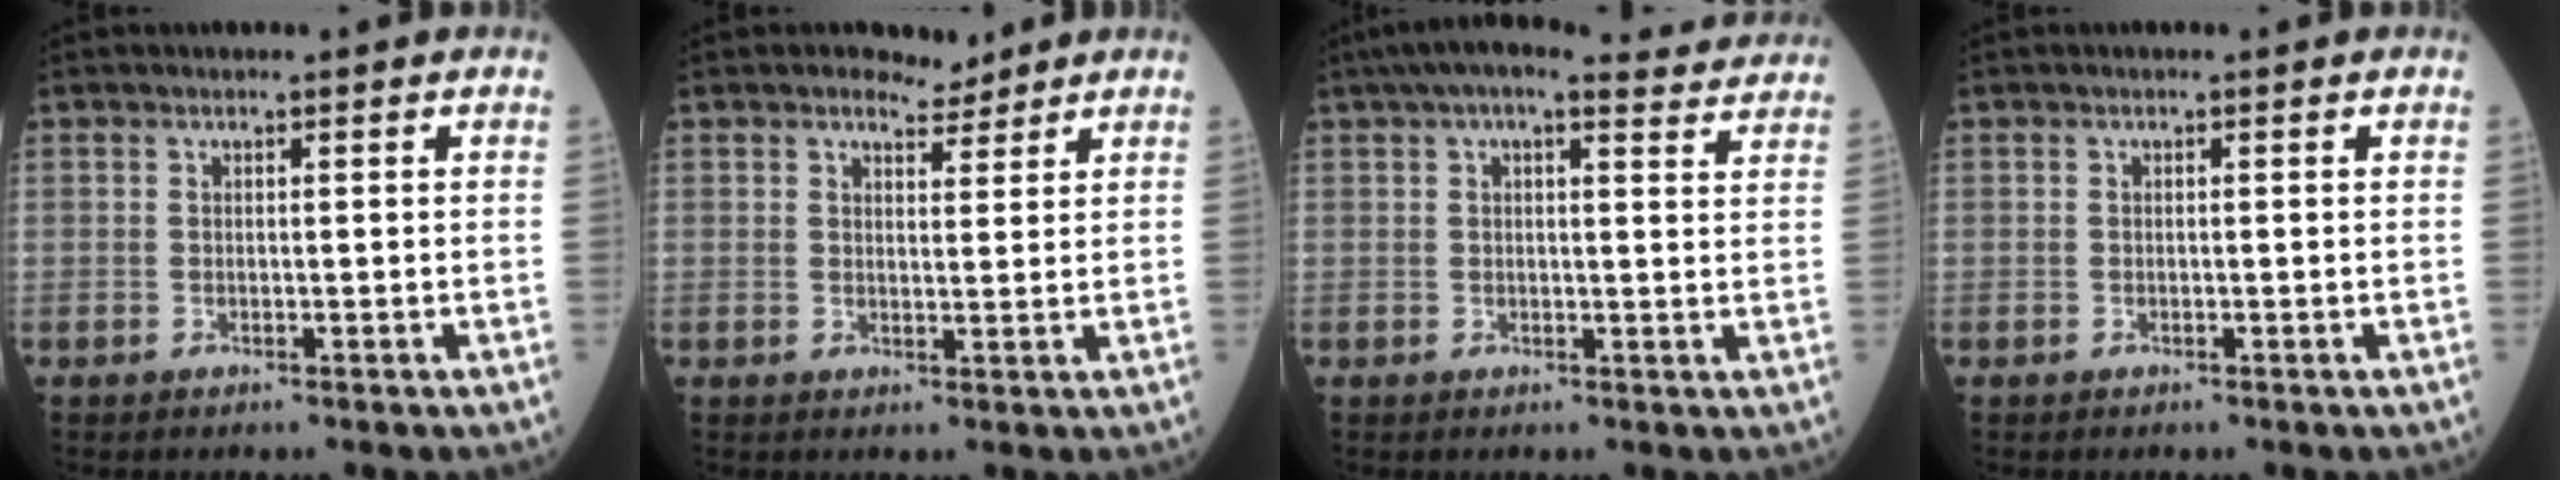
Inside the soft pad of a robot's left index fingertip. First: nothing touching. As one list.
[{"total": 3.0, "force": [2.7, 1.1, 0.5], "torque": [-0.006, -0.001, 0.042]}, {"total": 12.6, "force": [11.1, 2.4, 5.5], "torque": [-0.079, 0.040, 0.134]}, {"total": 0.0}]